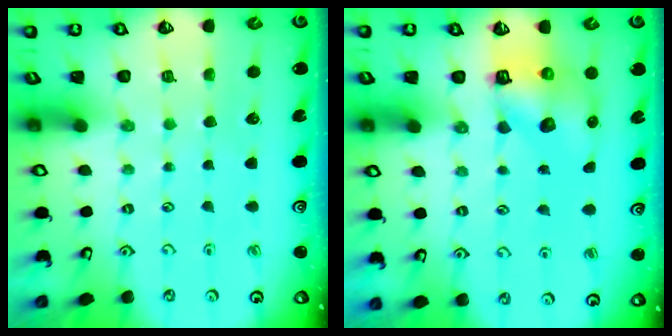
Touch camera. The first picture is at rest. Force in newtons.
{"total": 8.2, "press": 8.1, "slide": 1.0}